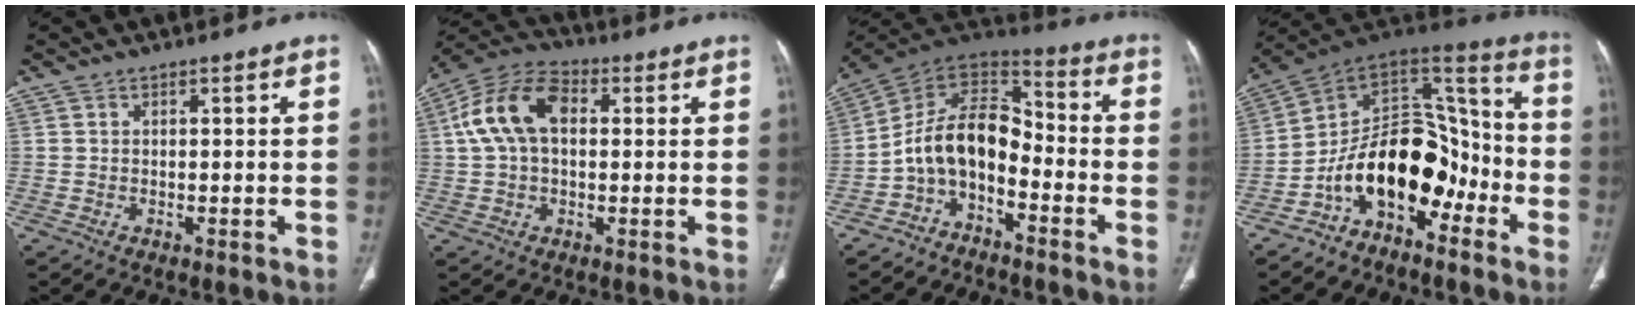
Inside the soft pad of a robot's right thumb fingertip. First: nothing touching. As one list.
[{"total": 12.6, "force": [2.2, 8.0, 9.6], "torque": [-0.187, 0.033, 0.033]}, {"total": 12.0, "force": [-4.6, 7.5, 8.2], "torque": [-0.127, 0.091, -0.096]}, {"total": 18.2, "force": [-8.2, 11.1, 12.0], "torque": [-0.153, 0.107, -0.147]}]